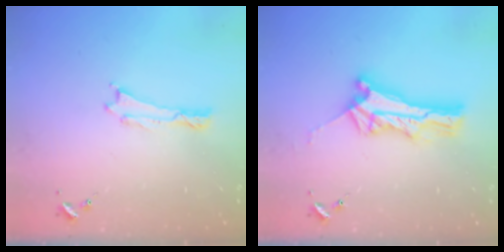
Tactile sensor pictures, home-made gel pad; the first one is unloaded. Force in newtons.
{"total": 6.0, "press": 6.0, "slide": 0.4}